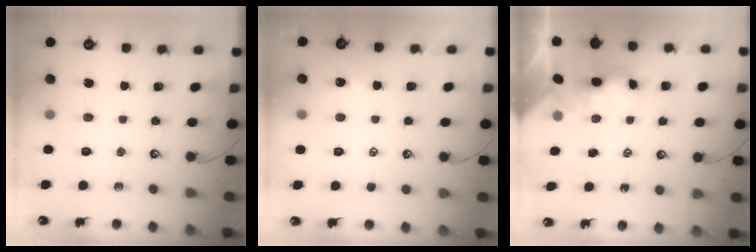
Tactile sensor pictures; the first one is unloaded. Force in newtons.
{"total": 1.5, "press": 1.4, "slide": 0.2}
{"total": 3.6, "press": 3.5, "slide": 0.2}